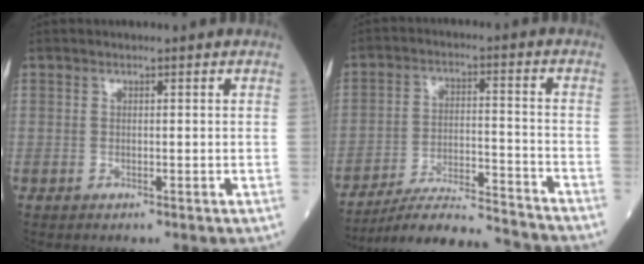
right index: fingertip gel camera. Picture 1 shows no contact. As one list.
[{"total": 15.4, "force": [-14.8, 0.3, 4.5], "torque": [-0.079, -0.001, -0.230]}]